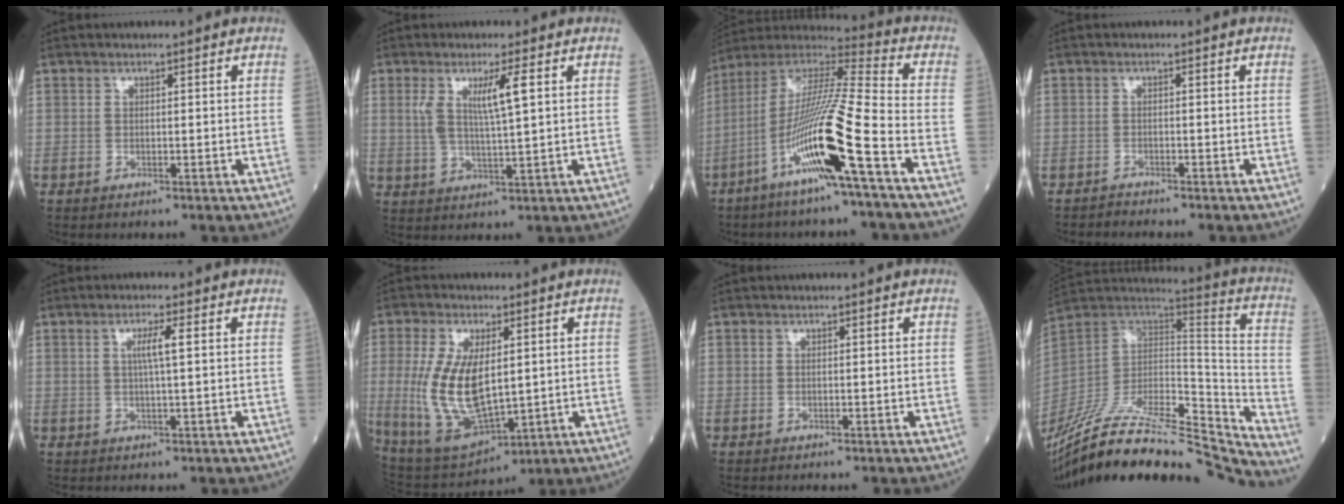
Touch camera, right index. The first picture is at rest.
{"total": 5.9, "force": [2.0, 0.1, 5.5], "torque": [-0.109, -0.003, 0.041]}
{"total": 17.5, "force": [-7.1, -0.6, 15.9], "torque": [-0.315, -0.012, -0.140]}
{"total": 1.0, "force": [-1.0, -0.1, -0.2], "torque": [0.004, -0.004, -0.018]}
{"total": 3.2, "force": [0.8, -0.2, 3.1], "torque": [-0.056, 0.000, 0.014]}
{"total": 13.9, "force": [0.6, 5.8, 12.6], "torque": [-0.262, -0.008, 0.030]}
{"total": 0.0}
{"total": 31.2, "force": [-28.1, 2.9, 13.4], "torque": [-0.222, -0.029, -0.449]}